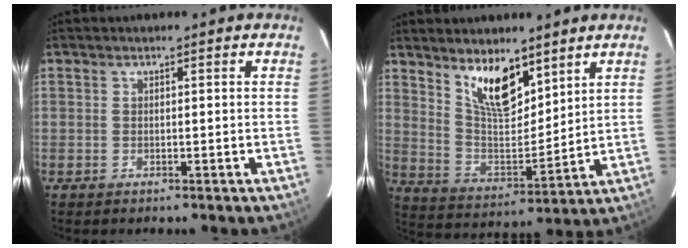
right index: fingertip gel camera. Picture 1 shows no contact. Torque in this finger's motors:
{"motor_torque": [0.80, 0.80, 0.24, 0.11]}